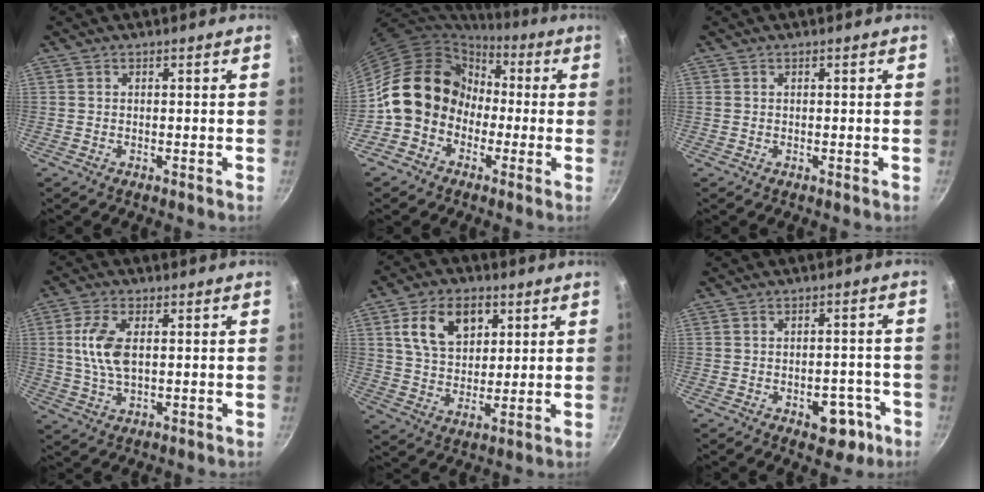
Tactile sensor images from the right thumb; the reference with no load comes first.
{"total": 14.8, "force": [-1.4, 12.7, 7.5], "torque": [-0.083, 0.046, -0.033]}
{"total": 0.0}
{"total": 8.3, "force": [1.2, 4.2, 7.1], "torque": [-0.141, 0.003, 0.021]}
{"total": 12.1, "force": [4.6, 7.9, 8.0], "torque": [-0.114, -0.012, 0.078]}
{"total": 7.3, "force": [-3.3, 4.5, 4.7], "torque": [-0.028, 0.025, -0.030]}